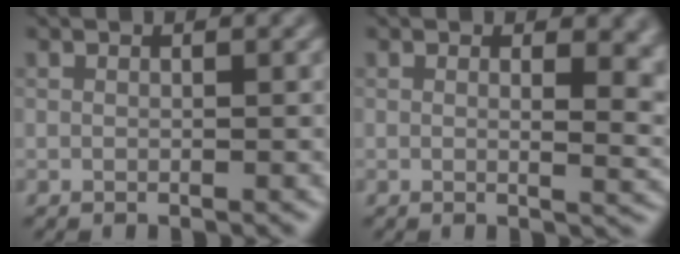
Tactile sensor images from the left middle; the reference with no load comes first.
{"total": 5.1, "force": [1.2, 2.3, 4.3], "torque": [-0.035, -0.007, 0.019]}